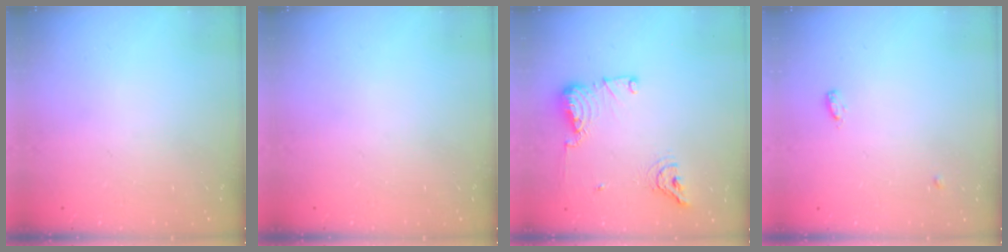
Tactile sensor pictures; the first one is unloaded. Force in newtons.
{"total": 0.0}
{"total": 11.6, "press": 11.5, "slide": 1.6}
{"total": 7.9, "press": 4.2, "slide": 6.7}